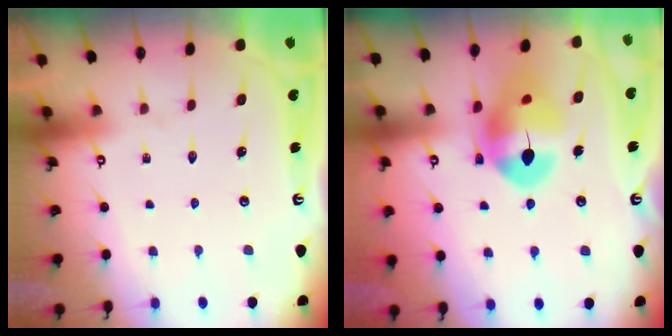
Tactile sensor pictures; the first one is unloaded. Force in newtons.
{"total": 14.0, "press": 13.9, "slide": 1.5}